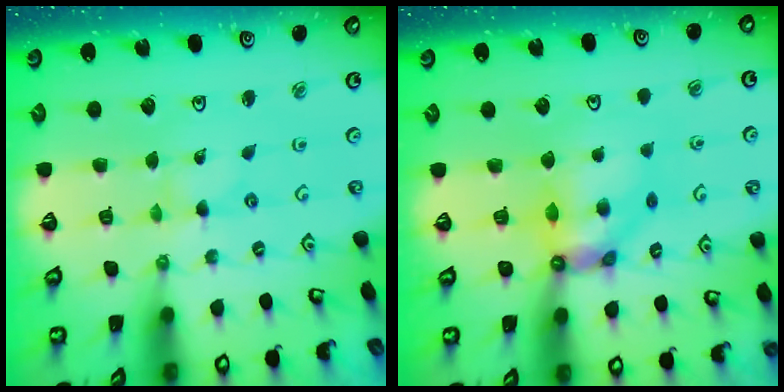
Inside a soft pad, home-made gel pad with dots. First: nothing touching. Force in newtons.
{"total": 8.5, "press": 8.4, "slide": 0.9}